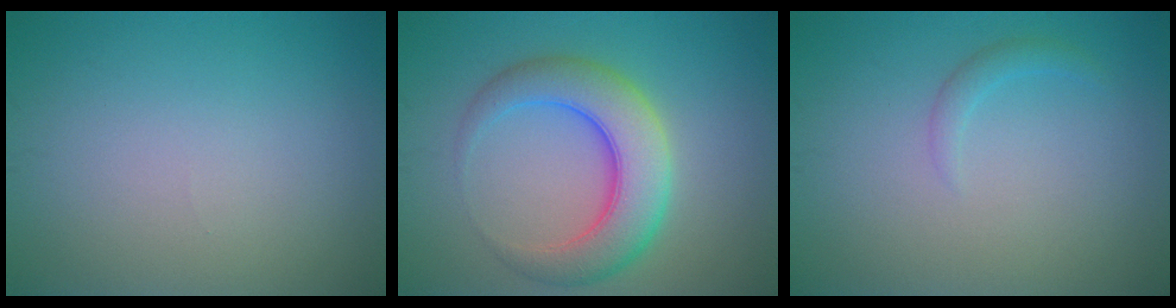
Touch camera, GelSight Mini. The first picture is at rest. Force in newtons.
{"total": 6.6, "press": 6.6, "slide": 0.3}
{"total": 1.2, "press": 1.1, "slide": 0.1}